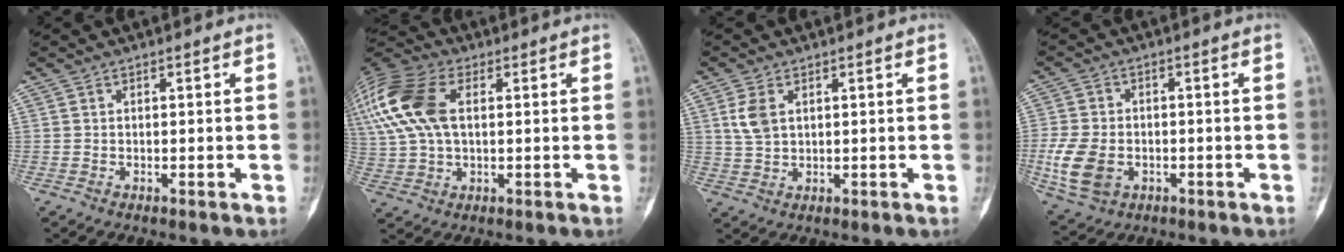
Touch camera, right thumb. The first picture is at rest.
{"total": 20.8, "force": [5.5, 12.7, 15.5], "torque": [-0.385, 0.034, 0.100]}
{"total": 4.5, "force": [1.5, 2.8, 3.2], "torque": [-0.064, 0.000, 0.035]}
{"total": 10.4, "force": [-2.7, 7.4, 6.8], "torque": [-0.141, 0.000, -0.046]}